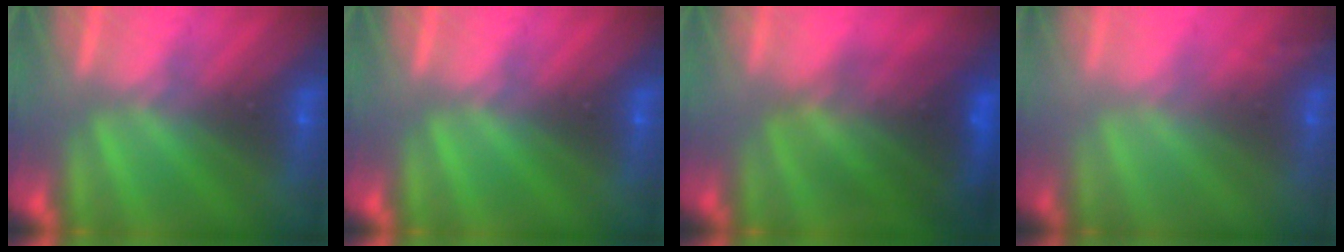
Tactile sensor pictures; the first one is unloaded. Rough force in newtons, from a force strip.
{"total": 0.0}
{"total": 8.1}
{"total": 1.4}